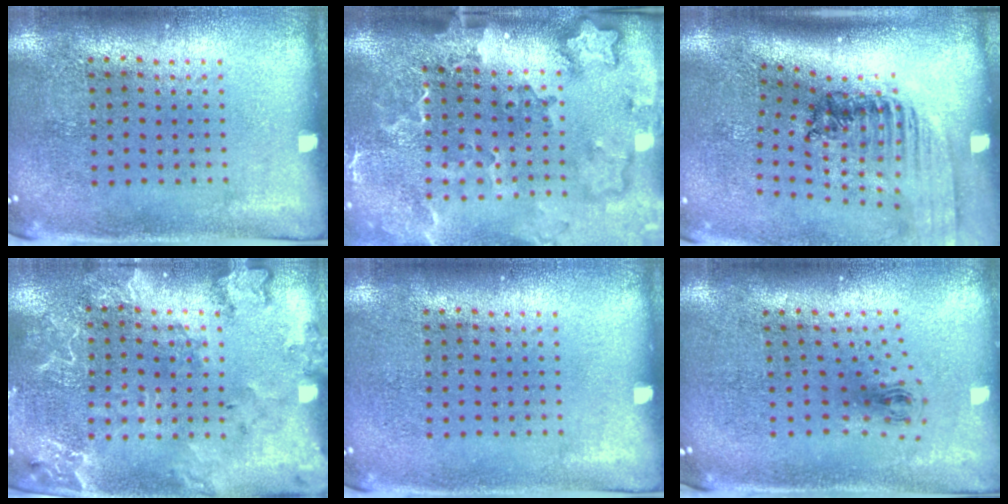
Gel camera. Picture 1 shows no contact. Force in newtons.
{"total": 3.3, "press": 2.4, "slide": 2.2}
{"total": 1.7, "press": 1.4, "slide": 1.0}
{"total": 2.3, "press": 2.2, "slide": 0.4}
{"total": 0.0}
{"total": 0.9, "press": 0.4, "slide": 0.8}